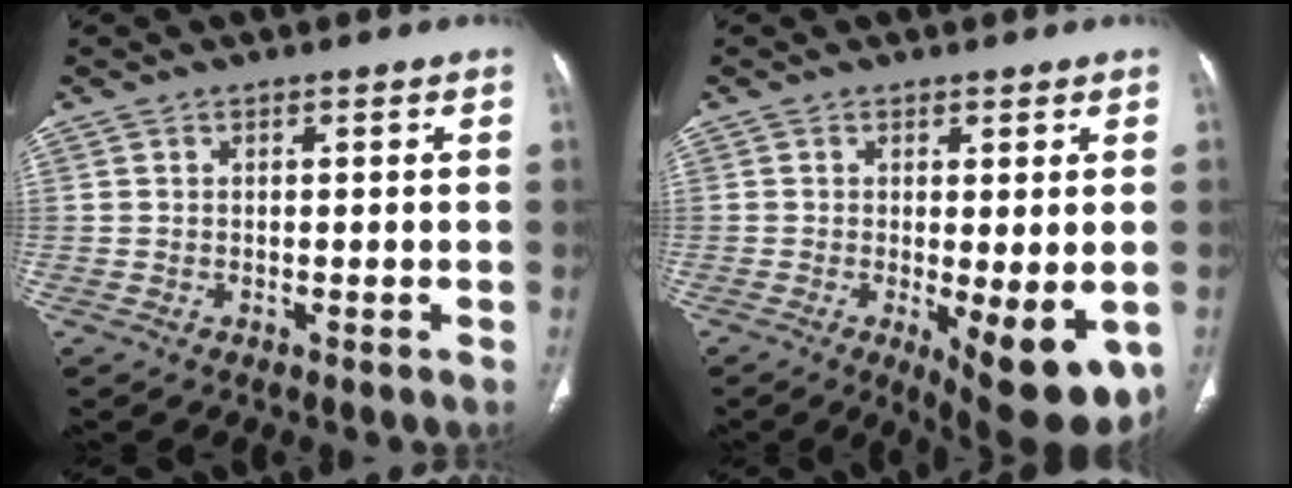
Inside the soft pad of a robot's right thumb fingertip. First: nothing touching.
{"total": 11.4, "force": [-3.2, 3.8, 10.2], "torque": [-0.128, -0.023, -0.033]}